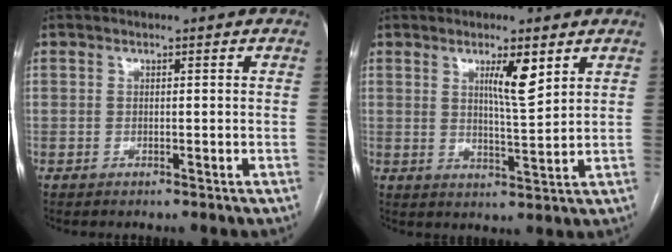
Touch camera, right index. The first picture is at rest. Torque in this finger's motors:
{"motor_torque": [0.38, 0.52, 0.12, 0.07]}